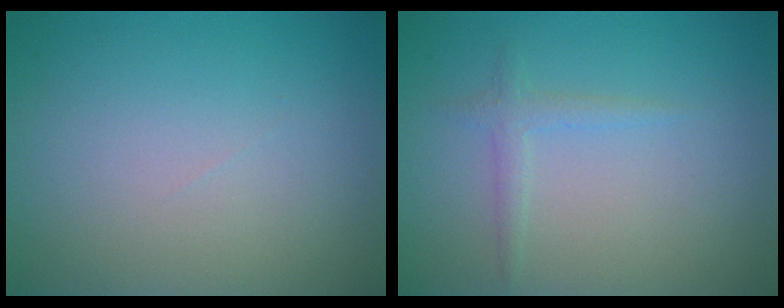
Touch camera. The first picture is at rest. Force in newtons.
{"total": 1.4, "press": 1.4, "slide": 0.1}